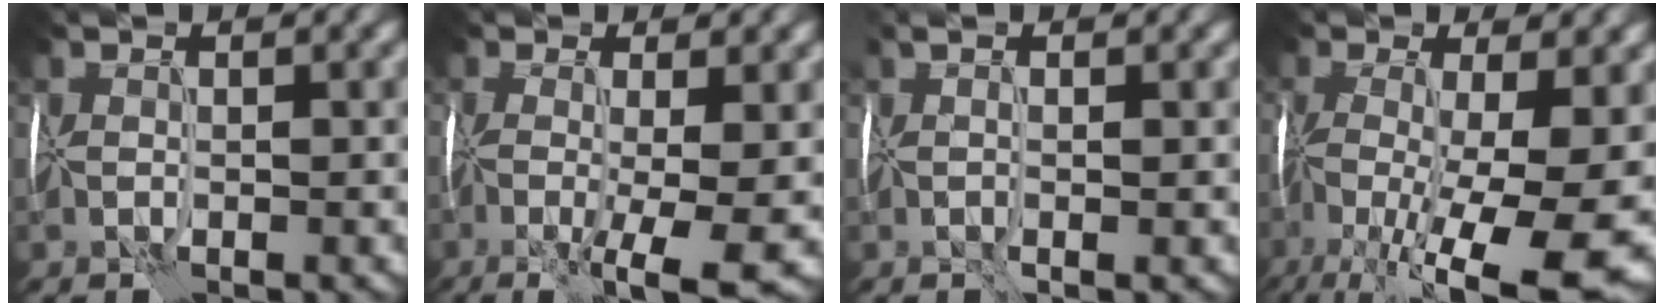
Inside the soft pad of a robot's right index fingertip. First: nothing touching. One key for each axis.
{"total": 8.4, "fx": -3.5, "fy": 2.2, "fz": 7.3, "tx": -0.143, "ty": -0.016, "tz": -0.056}
{"total": 1.0, "fx": 0.3, "fy": 0.2, "fz": 0.9, "tx": -0.016, "ty": 0.002, "tz": -0.001}
{"total": 14.3, "fx": -5.0, "fy": 5.0, "fz": 12.4, "tx": -0.244, "ty": -0.016, "tz": -0.076}